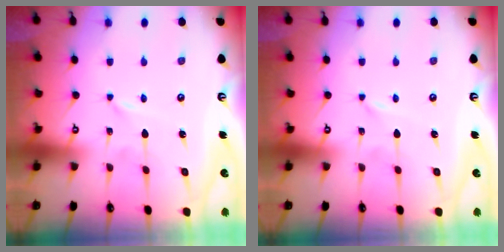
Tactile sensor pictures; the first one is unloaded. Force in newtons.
{"total": 0.0}